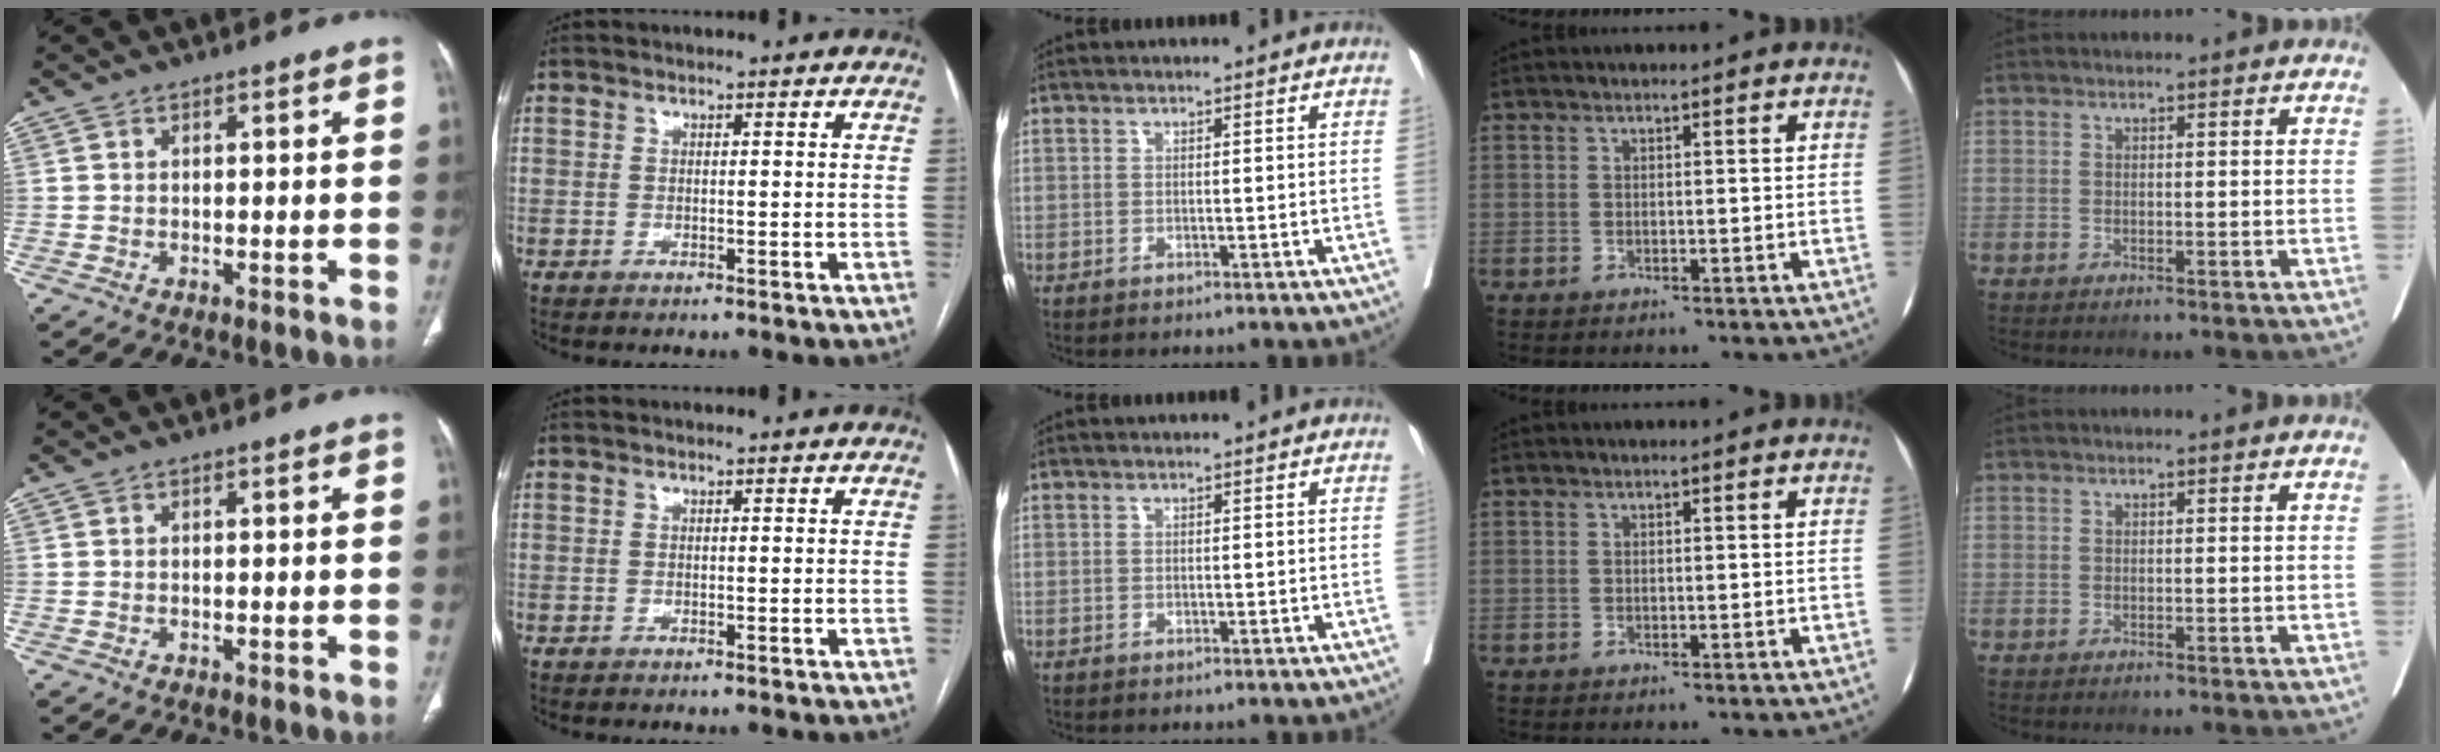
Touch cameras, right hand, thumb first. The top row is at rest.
{}